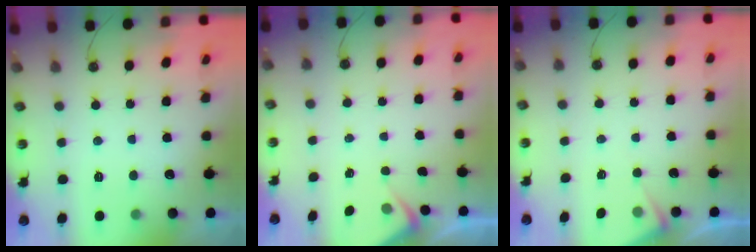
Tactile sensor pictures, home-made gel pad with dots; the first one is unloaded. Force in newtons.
{"total": 2.6, "press": 2.5, "slide": 0.5}
{"total": 3.5, "press": 3.5, "slide": 0.6}